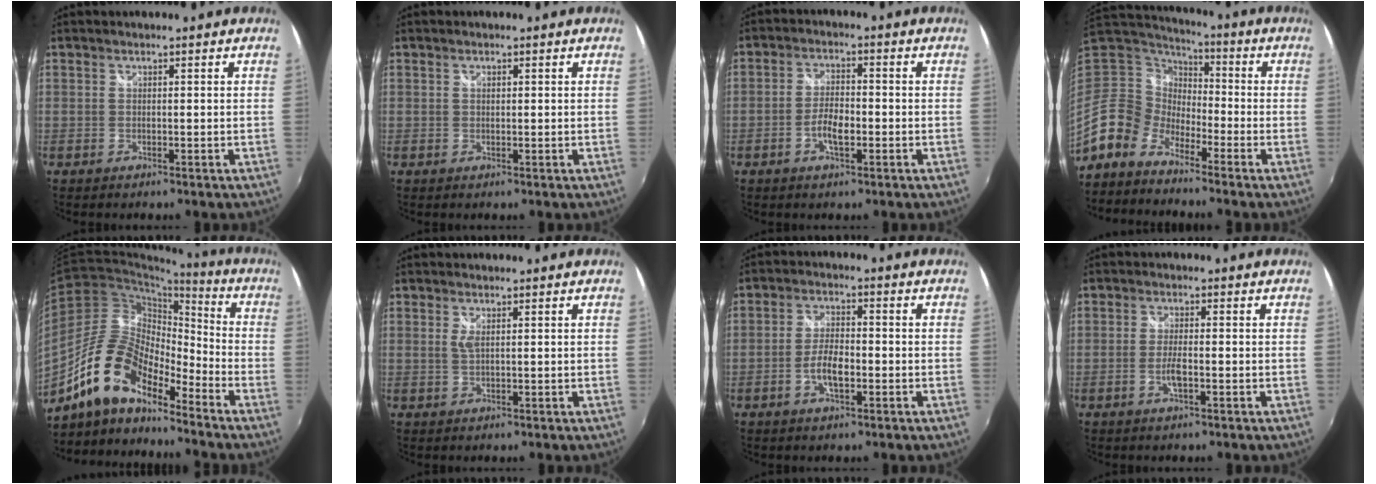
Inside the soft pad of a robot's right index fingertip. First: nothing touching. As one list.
[{"total": 0.6, "force": [0.2, 0.4, 0.4], "torque": [-0.006, 0.001, 0.003]}, {"total": 4.8, "force": [-1.8, 1.9, 4.1], "torque": [-0.085, 0.004, -0.032]}, {"total": 12.1, "force": [-8.9, 7.2, 3.8], "torque": [-0.087, 0.010, -0.185]}, {"total": 14.7, "force": [-11.2, 5.5, 7.9], "torque": [-0.149, 0.009, -0.224]}, {"total": 1.5, "force": [0.5, 0.4, 1.4], "torque": [-0.026, -0.001, 0.008]}, {"total": 5.4, "force": [-1.9, 2.1, 4.6], "torque": [-0.095, 0.003, -0.034]}, {"total": 3.0, "force": [-1.1, 0.6, 2.8], "torque": [-0.059, -0.003, -0.020]}]